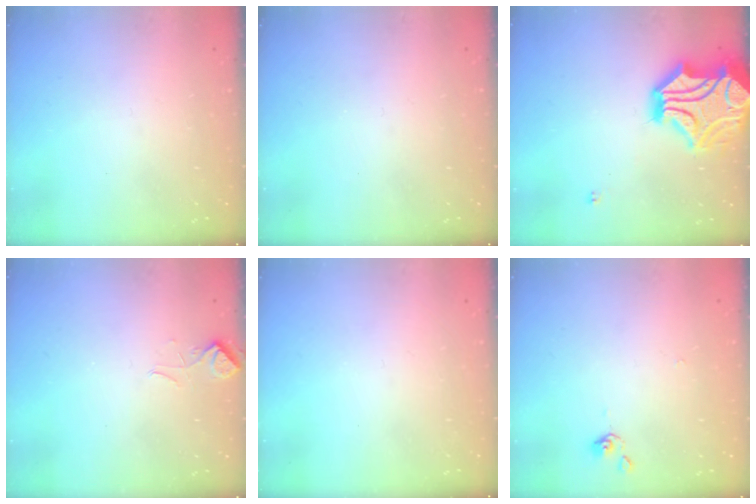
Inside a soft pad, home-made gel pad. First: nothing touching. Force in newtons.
{"total": 0.0}
{"total": 15.7, "press": 15.3, "slide": 3.5}
{"total": 2.2, "press": 2.1, "slide": 0.7}
{"total": 0.0}
{"total": 0.0}